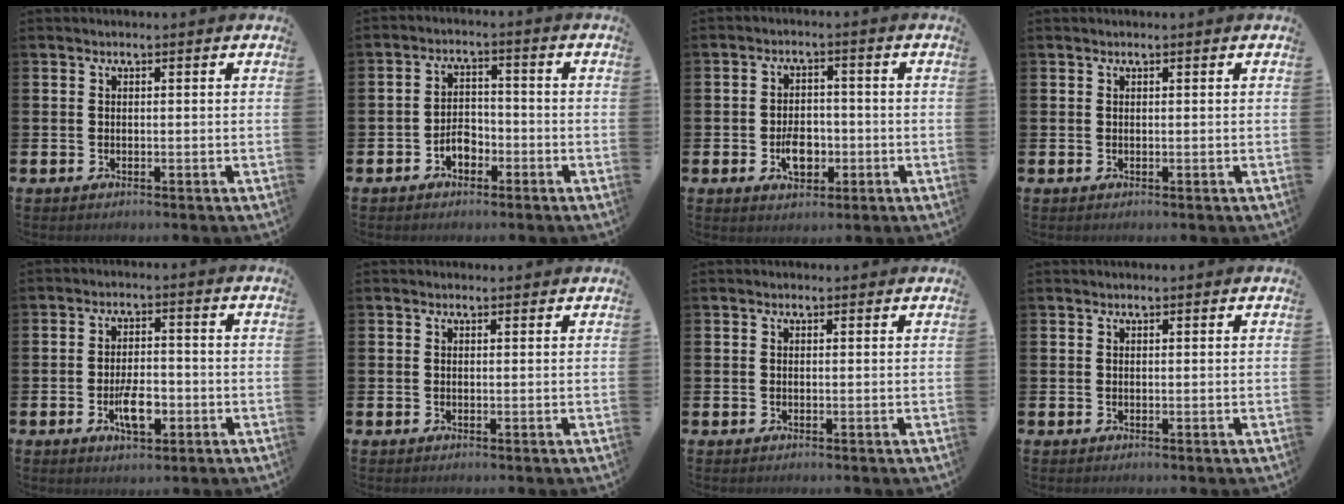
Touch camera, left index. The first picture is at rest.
{"total": 3.3, "force": [-2.0, 2.0, 1.6], "torque": [-0.032, 0.007, -0.042]}
{"total": 4.6, "force": [-1.3, 3.0, 3.1], "torque": [-0.049, 0.003, -0.026]}
{"total": 0.0}
{"total": 4.9, "force": [-1.6, 2.2, 4.1], "torque": [-0.066, 0.000, -0.032]}
{"total": 0.6, "force": [0.6, 0.2, 0.1], "torque": [0.006, -0.001, 0.009]}
{"total": 0.0}
{"total": 0.5, "force": [0.5, 0.1, 0.1], "torque": [0.006, 0.000, 0.008]}